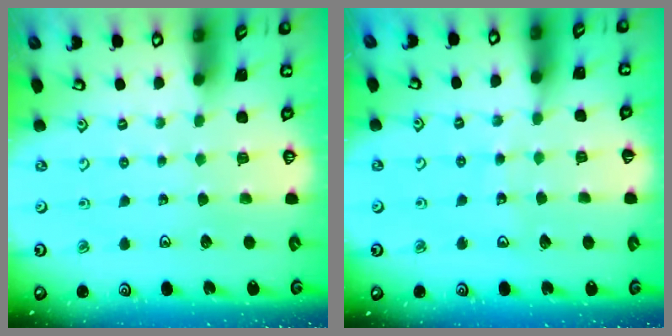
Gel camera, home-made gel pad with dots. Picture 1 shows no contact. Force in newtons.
{"total": 6.2, "press": 6.2, "slide": 0.8}